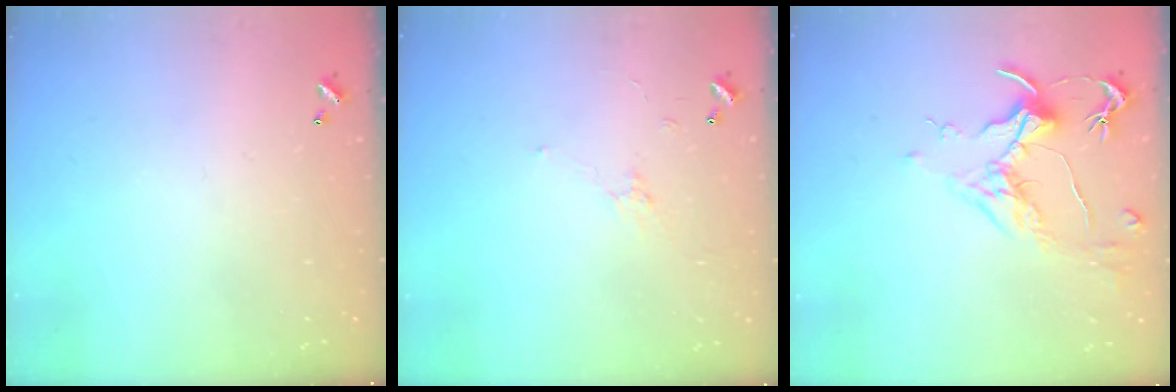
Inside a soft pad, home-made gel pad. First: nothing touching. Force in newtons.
{"total": 1.3, "press": 1.3, "slide": 0.3}
{"total": 1.7, "press": 1.5, "slide": 0.9}